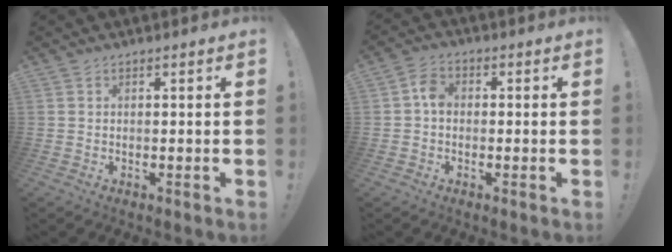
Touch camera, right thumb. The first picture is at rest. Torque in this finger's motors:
{"motor_torque": [0.51, 0.84, 0.57, -0.53, 0.00]}